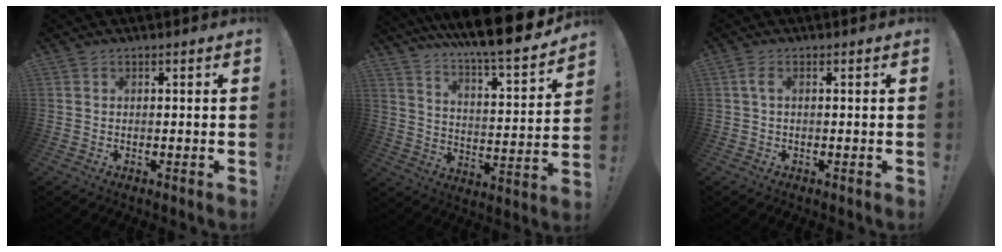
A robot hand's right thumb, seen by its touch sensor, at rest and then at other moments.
{"total": 11.8, "force": [10.2, 1.0, 5.9], "torque": [-0.107, -0.095, 0.166]}
{"total": 2.0, "force": [0.7, -0.2, 1.9], "torque": [-0.036, 0.002, 0.012]}